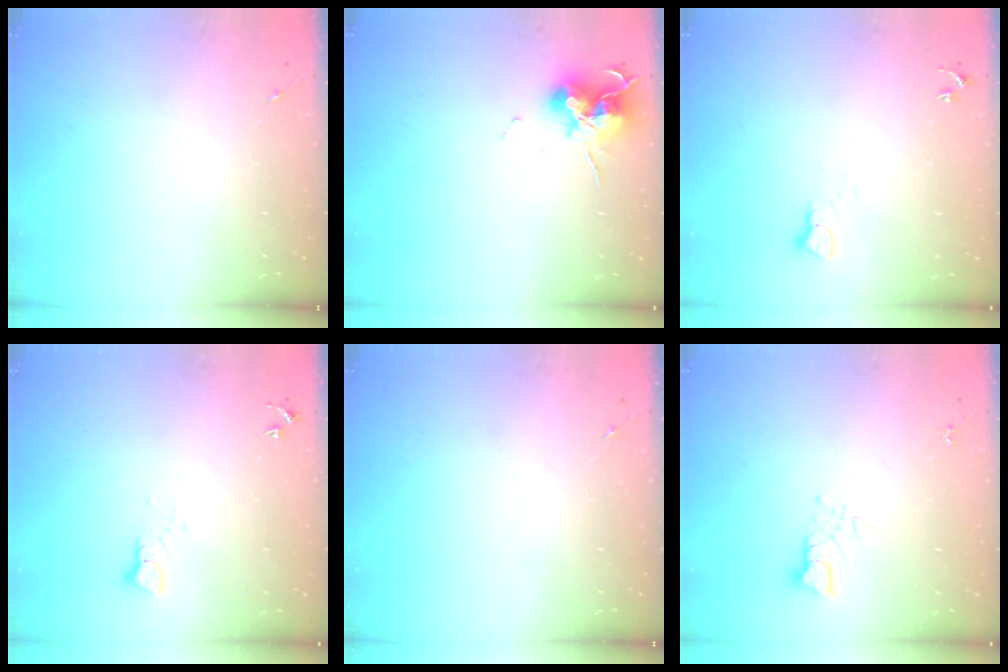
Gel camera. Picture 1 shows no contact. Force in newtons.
{"total": 12.6, "press": 12.5, "slide": 1.4}
{"total": 2.3, "press": 2.3, "slide": 0.2}
{"total": 3.3, "press": 3.3, "slide": 0.3}
{"total": 0.0}
{"total": 3.5, "press": 3.5, "slide": 0.3}